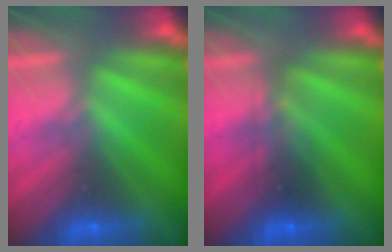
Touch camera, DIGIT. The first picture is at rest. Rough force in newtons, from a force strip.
{"total": 2.3}